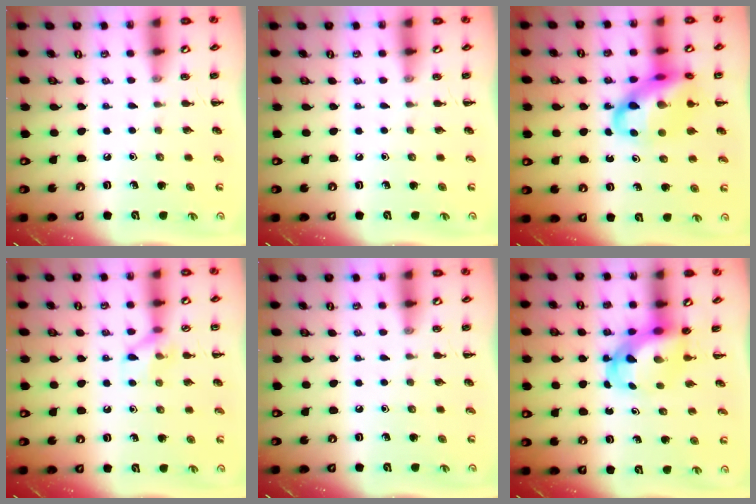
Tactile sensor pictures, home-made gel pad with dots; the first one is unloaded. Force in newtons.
{"total": 0.0}
{"total": 17.0, "press": 16.6, "slide": 3.6}
{"total": 7.7, "press": 7.5, "slide": 1.4}
{"total": 0.0}
{"total": 5.4, "press": 5.4, "slide": 0.8}